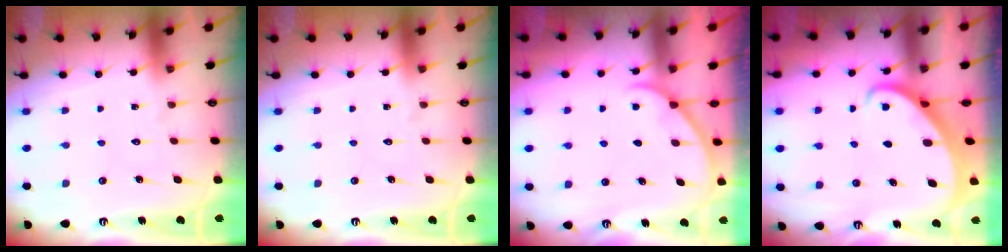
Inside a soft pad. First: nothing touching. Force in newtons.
{"total": 0.0}
{"total": 2.9, "press": 2.8, "slide": 0.3}
{"total": 2.5, "press": 2.5, "slide": 0.2}